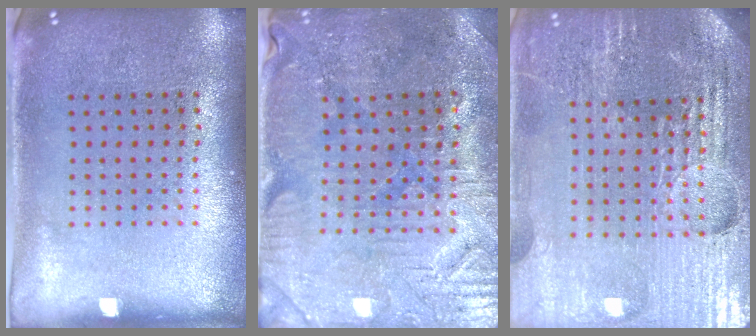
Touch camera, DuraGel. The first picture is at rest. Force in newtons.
{"total": 1.7, "press": 1.6, "slide": 0.5}
{"total": 5.5, "press": 5.0, "slide": 2.3}